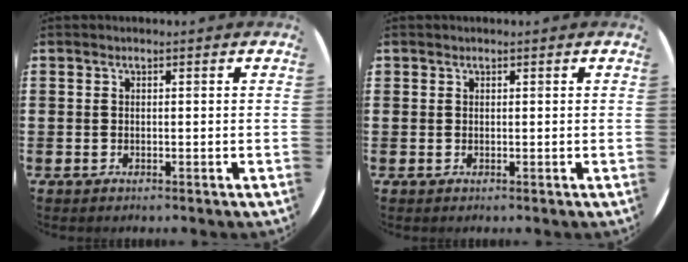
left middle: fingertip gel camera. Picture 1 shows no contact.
{"total": 0.0}